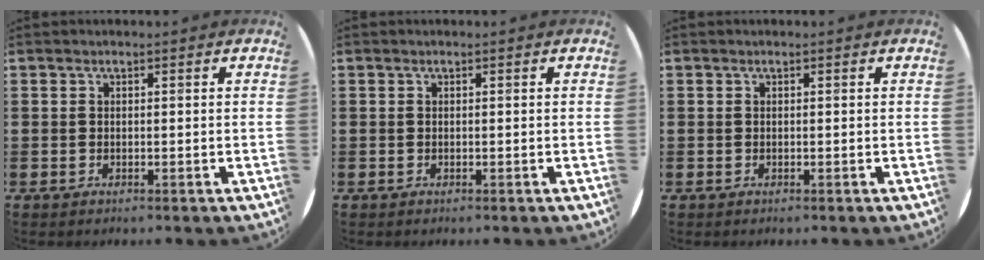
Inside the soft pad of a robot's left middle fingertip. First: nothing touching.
{"total": 0.0}
{"total": 0.0}